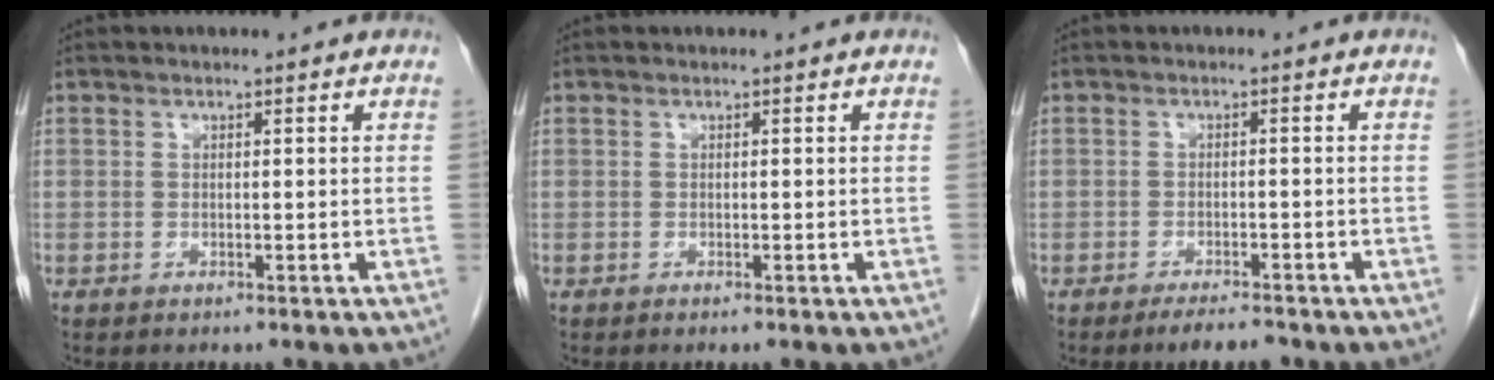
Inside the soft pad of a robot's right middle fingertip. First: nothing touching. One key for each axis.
{"total": 0.0}
{"total": 3.4, "fx": -2.8, "fy": 0.7, "fz": 1.9, "tx": -0.033, "ty": -0.005, "tz": -0.042}